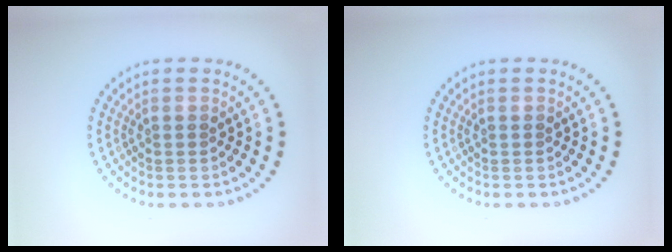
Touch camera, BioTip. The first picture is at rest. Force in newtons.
{"total": 0.0}